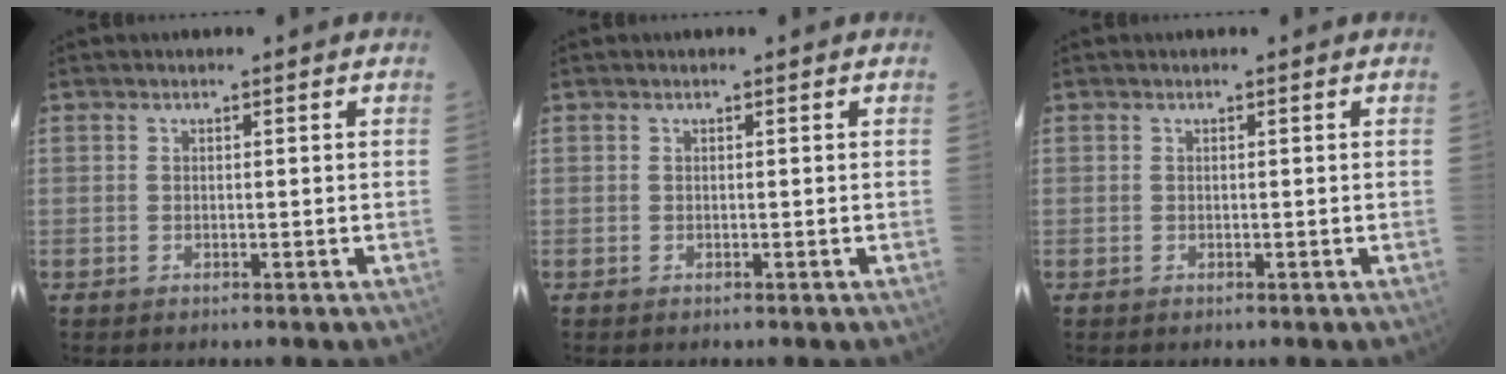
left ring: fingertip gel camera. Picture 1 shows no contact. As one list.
[{"total": 0.0}, {"total": 0.0}]